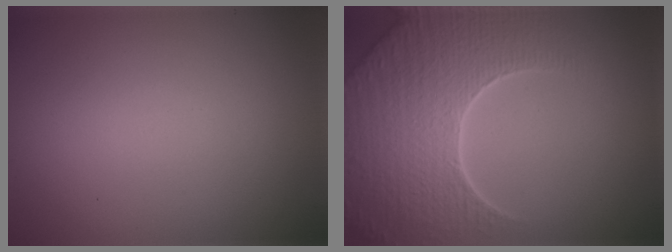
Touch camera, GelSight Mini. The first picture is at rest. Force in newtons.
{"total": 8.7, "press": 6.0, "slide": 6.3}